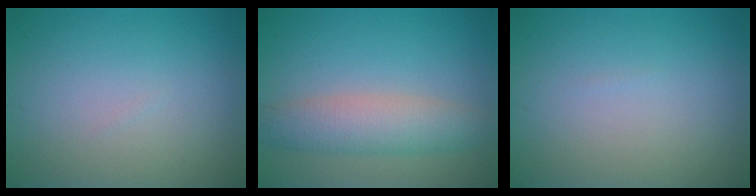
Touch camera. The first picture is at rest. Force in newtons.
{"total": 4.6, "press": 4.6, "slide": 0.1}
{"total": 0.0}